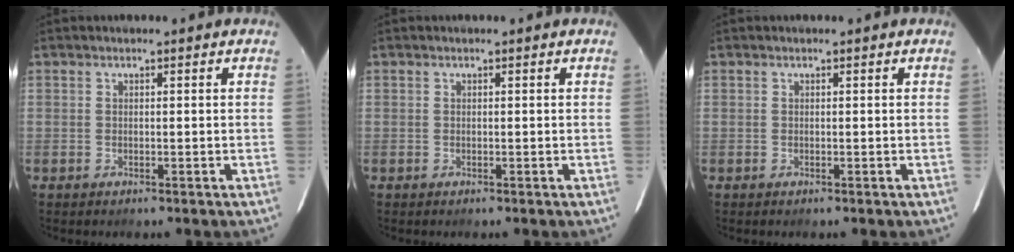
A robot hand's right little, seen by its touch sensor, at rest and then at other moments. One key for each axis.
{"total": 0.0}
{"total": 0.0}